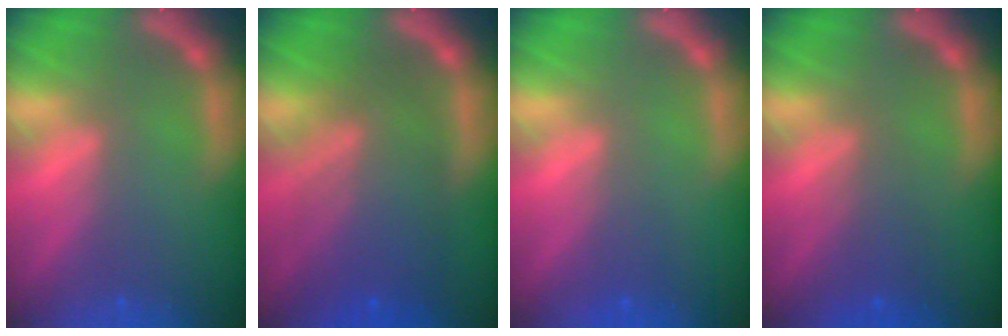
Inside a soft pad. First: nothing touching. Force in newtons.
{"total": 8.5}
{"total": 1.5}
{"total": 2.5}